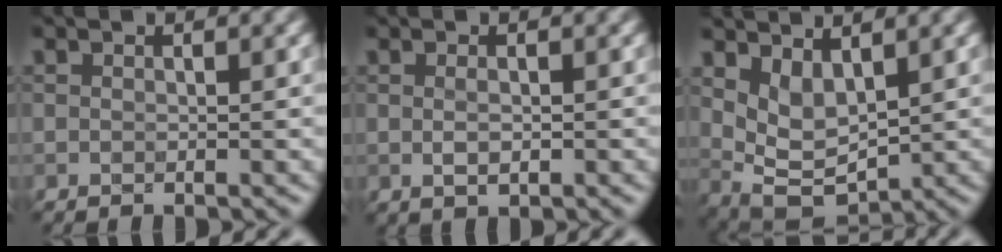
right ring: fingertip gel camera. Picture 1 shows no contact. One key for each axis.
{"total": 1.1, "fx": -0.1, "fy": 0.6, "fz": 0.9, "tx": -0.021, "ty": 0.000, "tz": -0.001}
{"total": 3.5, "fx": 1.7, "fy": 1.9, "fz": 2.4, "tx": -0.058, "ty": -0.013, "tz": 0.040}